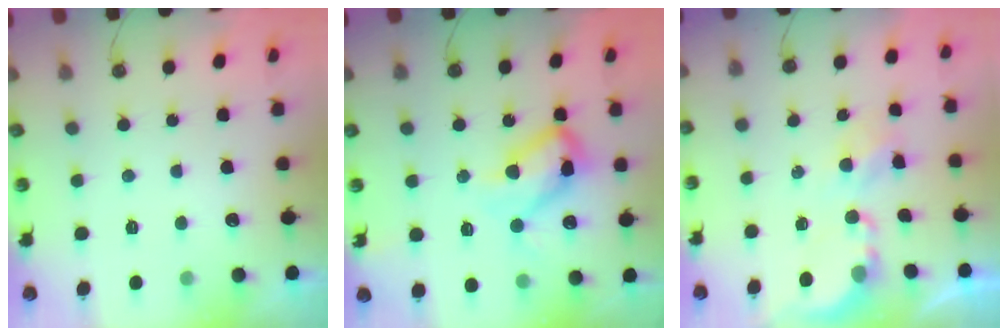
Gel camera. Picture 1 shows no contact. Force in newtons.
{"total": 15.3, "press": 15.2, "slide": 1.3}
{"total": 4.0, "press": 4.0, "slide": 0.3}